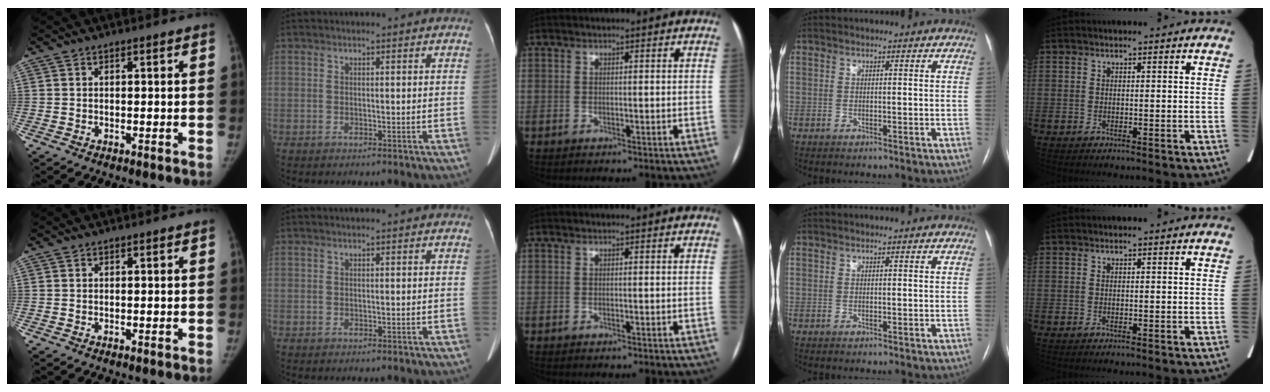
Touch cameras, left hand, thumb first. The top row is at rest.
{}